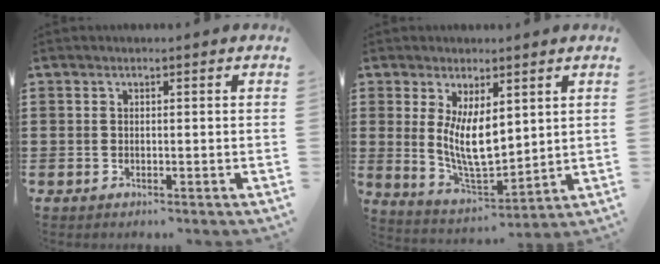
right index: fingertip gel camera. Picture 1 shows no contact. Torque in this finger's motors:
{"motor_torque": [2.14, 0.00, 0.99, 0.21]}